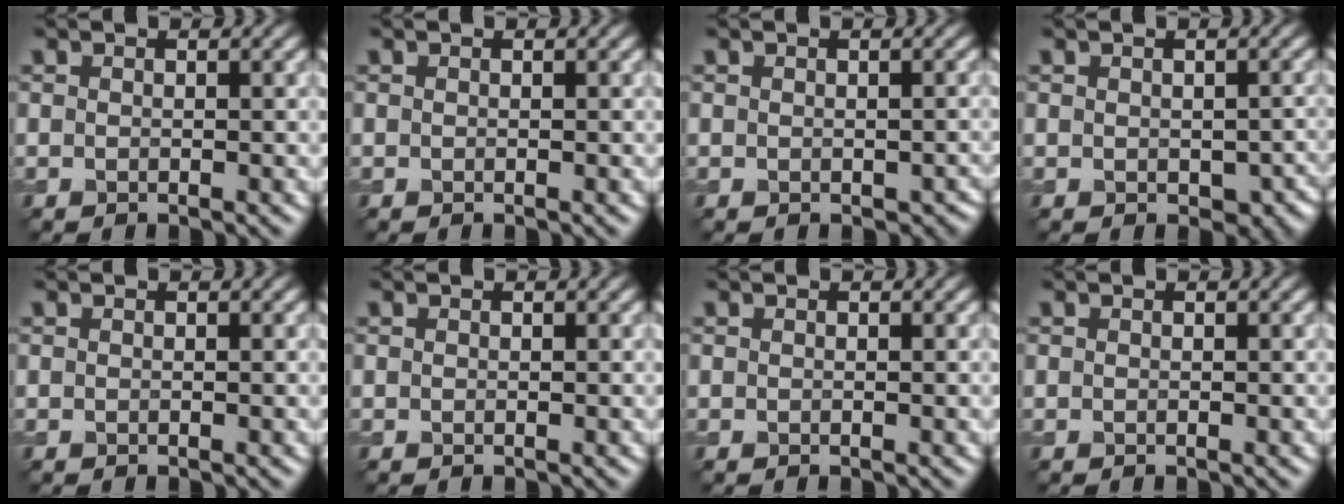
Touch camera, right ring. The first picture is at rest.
{"total": 0.0}
{"total": 1.2, "force": [-0.4, 0.9, 0.7], "torque": [-0.013, -0.011, -0.001]}
{"total": 3.2, "force": [-0.8, 2.1, 2.2], "torque": [-0.028, -0.015, -0.004]}
{"total": 0.0}
{"total": 0.0}
{"total": 0.0}
{"total": 0.0}